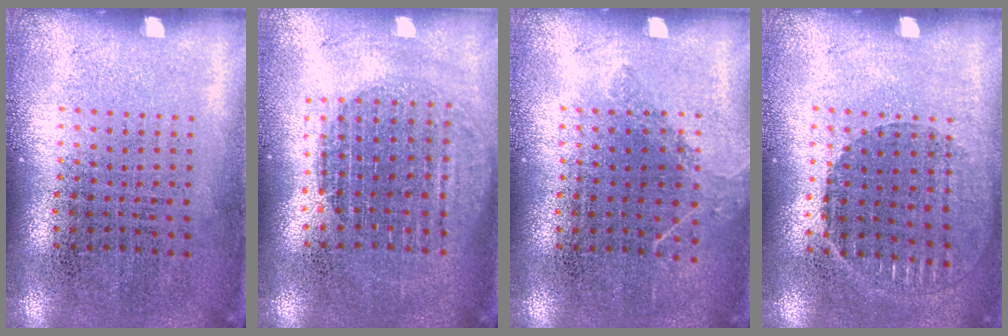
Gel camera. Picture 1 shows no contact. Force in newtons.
{"total": 1.6, "press": 1.3, "slide": 0.9}
{"total": 1.0, "press": 0.9, "slide": 0.5}
{"total": 1.0, "press": 0.9, "slide": 0.4}